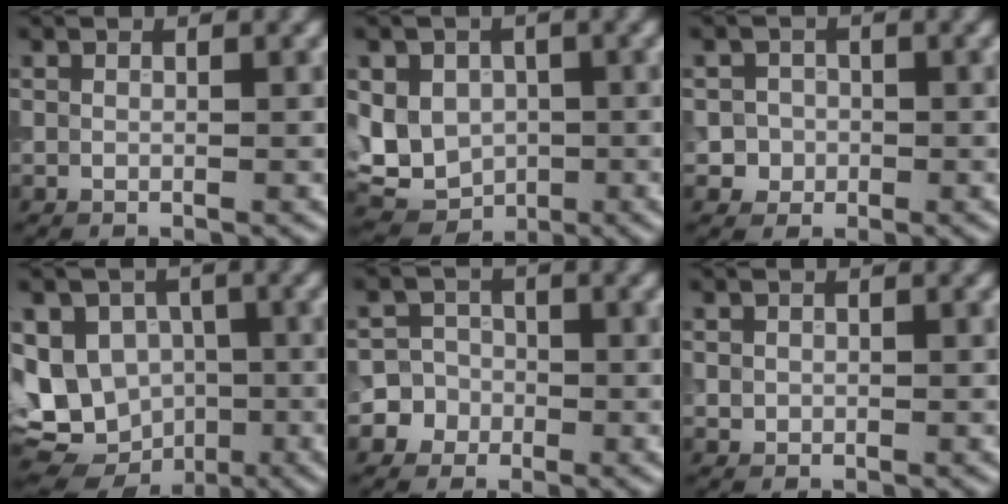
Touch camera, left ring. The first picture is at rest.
{"total": 6.4, "force": [0.3, 5.4, 3.4], "torque": [-0.054, 0.002, -0.002]}
{"total": 1.8, "force": [-0.3, 1.8, 0.2], "torque": [0.022, -0.003, -0.008]}
{"total": 11.8, "force": [-2.1, 10.0, 5.9], "torque": [-0.094, -0.014, -0.047]}
{"total": 5.0, "force": [-1.9, 4.5, 0.5], "torque": [0.016, 0.010, -0.054]}
{"total": 0.6, "force": [0.0, 0.6, 0.1], "torque": [0.004, -0.002, 0.000]}